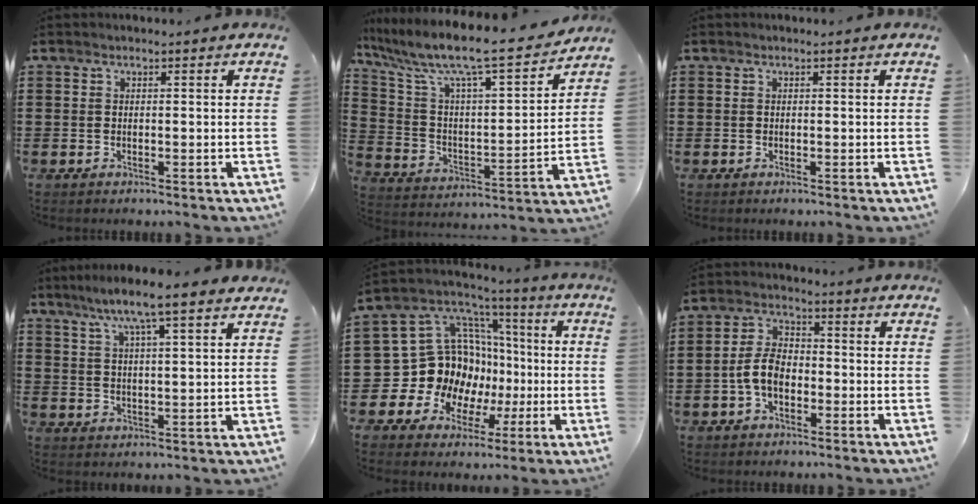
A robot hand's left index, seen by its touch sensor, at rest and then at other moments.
{"total": 9.6, "force": [8.1, 0.7, 5.1], "torque": [-0.137, -0.062, 0.128]}
{"total": 0.0}
{"total": 7.2, "force": [5.5, 0.0, 4.6], "torque": [-0.106, -0.015, 0.092]}
{"total": 14.8, "force": [-1.5, 13.8, 4.9], "torque": [-0.140, -0.029, 0.005]}
{"total": 5.9, "force": [-1.8, 3.5, 4.3], "torque": [-0.105, 0.004, -0.041]}